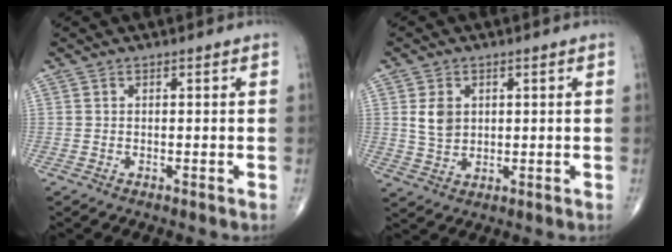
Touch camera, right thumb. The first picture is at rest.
{"total": 5.0, "force": [1.2, 3.7, 3.1], "torque": [-0.042, -0.008, 0.029]}